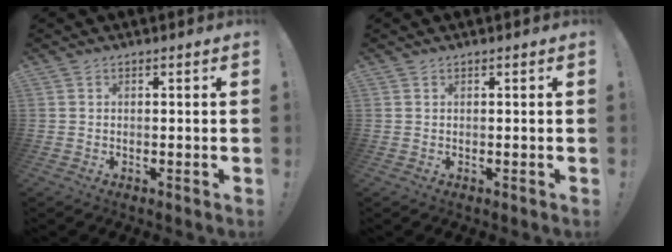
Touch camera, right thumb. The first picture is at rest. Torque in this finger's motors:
{"motor_torque": [-0.17, -0.05, -0.16, 0.06, -0.13]}